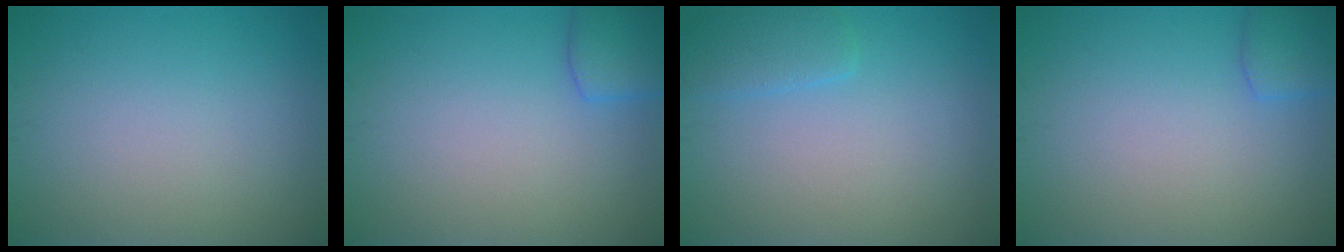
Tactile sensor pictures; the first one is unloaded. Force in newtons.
{"total": 2.7, "press": 2.7, "slide": 0.1}
{"total": 2.0, "press": 2.0, "slide": 0.2}
{"total": 2.0, "press": 2.0, "slide": 0.1}